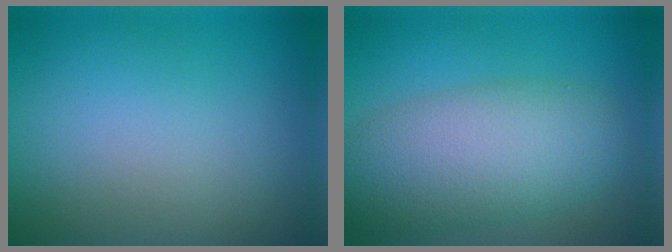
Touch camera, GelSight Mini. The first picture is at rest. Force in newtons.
{"total": 7.7, "press": 7.7, "slide": 0.6}